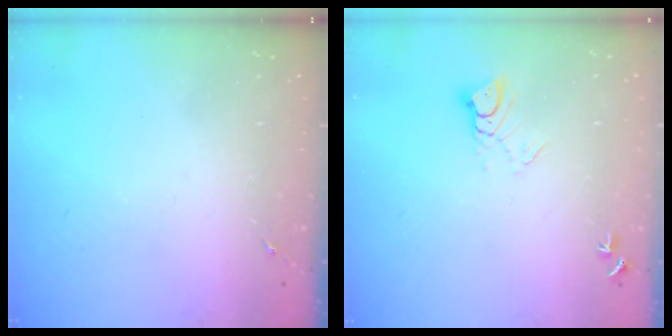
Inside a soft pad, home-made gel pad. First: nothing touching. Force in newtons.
{"total": 4.3, "press": 4.3, "slide": 0.2}